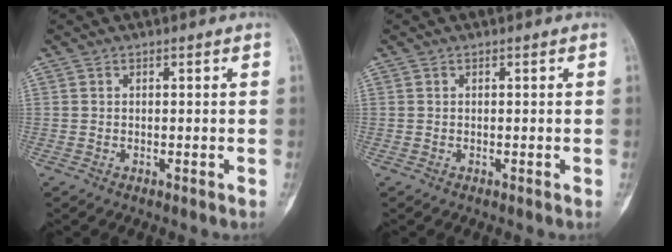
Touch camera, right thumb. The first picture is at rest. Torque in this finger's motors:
{"motor_torque": [0.37, -0.10, 0.03, -0.03, 0.02]}